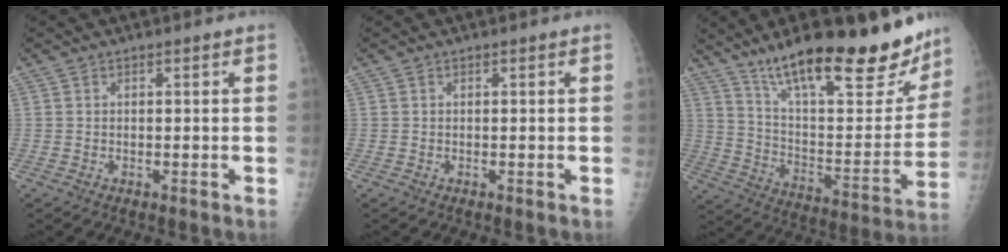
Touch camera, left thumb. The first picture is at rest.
{"total": 0.0}
{"total": 28.6, "force": [20.7, 8.3, 18.0], "torque": [-0.231, -0.086, 0.319]}